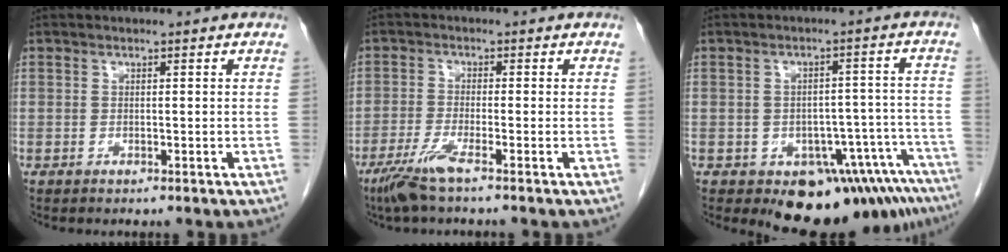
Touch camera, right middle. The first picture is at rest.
{"total": 4.5, "force": [-3.0, -0.2, 3.3], "torque": [-0.071, -0.012, -0.065]}
{"total": 12.7, "force": [-10.3, 4.8, 5.6], "torque": [-0.021, 0.035, -0.123]}